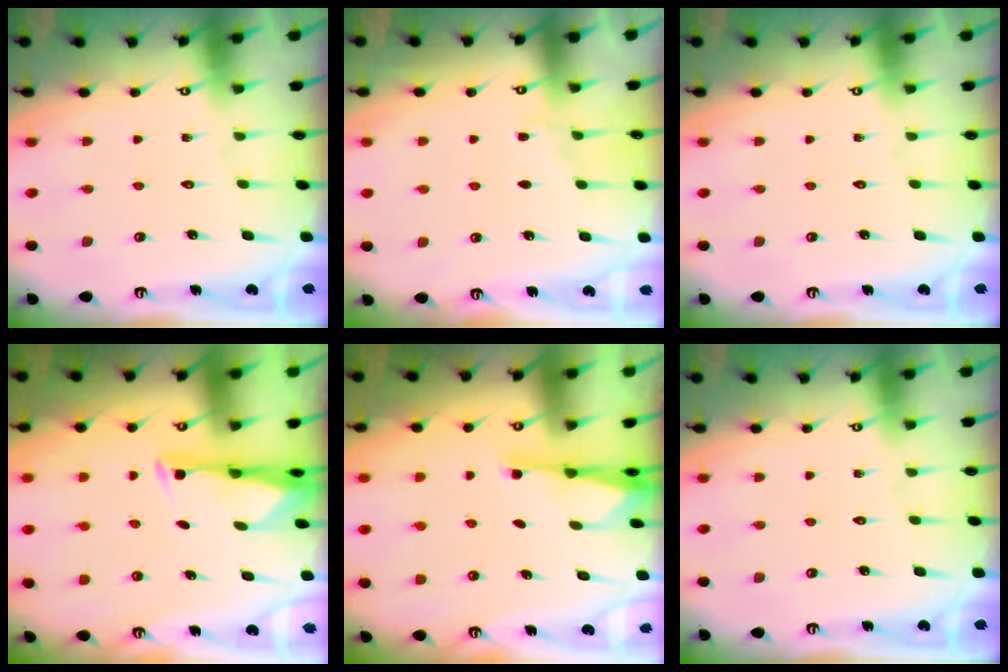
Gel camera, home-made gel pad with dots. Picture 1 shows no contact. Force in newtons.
{"total": 5.1, "press": 5.1, "slide": 0.6}
{"total": 0.0}
{"total": 3.0, "press": 2.9, "slide": 0.4}
{"total": 2.7, "press": 2.7, "slide": 0.5}
{"total": 0.0}